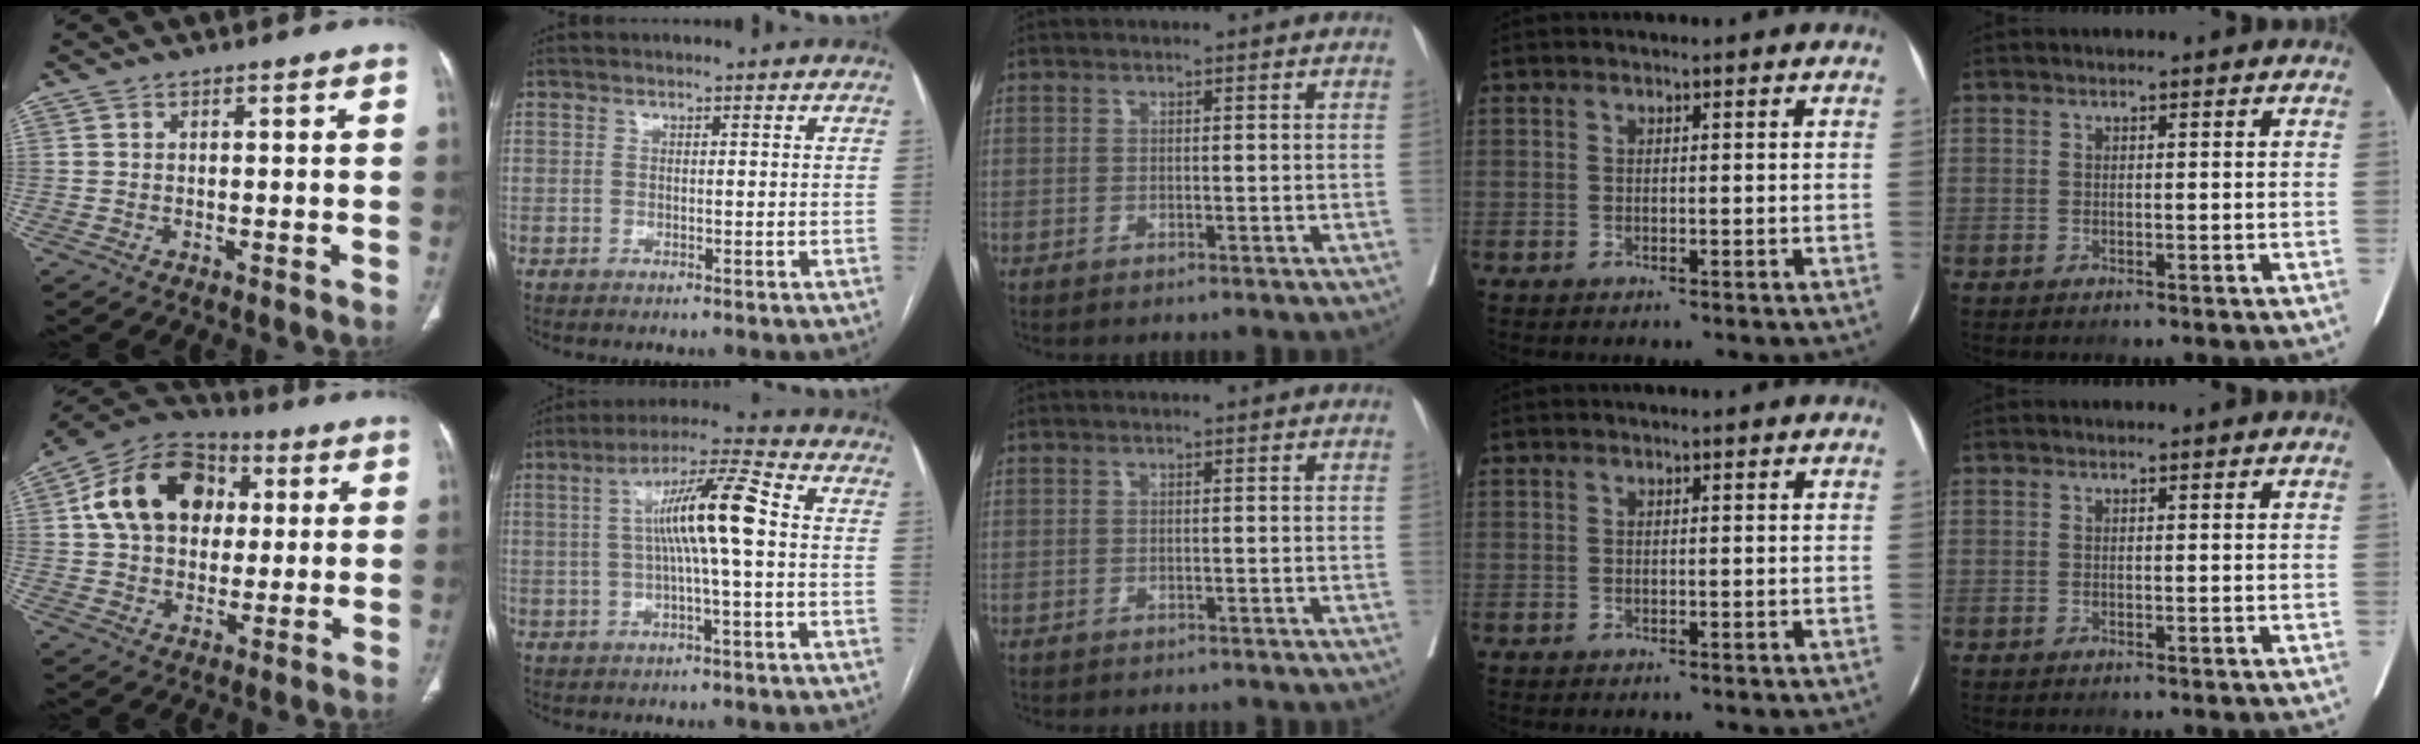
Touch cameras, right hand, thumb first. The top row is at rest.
{"thumb": {"total": 17.6, "force": [3.5, 13.2, 11.1], "torque": [-0.168, 0.017, 0.051]}, "index": {"total": 10.7, "force": [1.0, 0.2, 10.7], "torque": [-0.192, 0.018, 0.013]}, "middle": {"total": 4.5, "force": [-4.1, 1.2, 1.5], "torque": [-0.017, -0.002, -0.051]}}